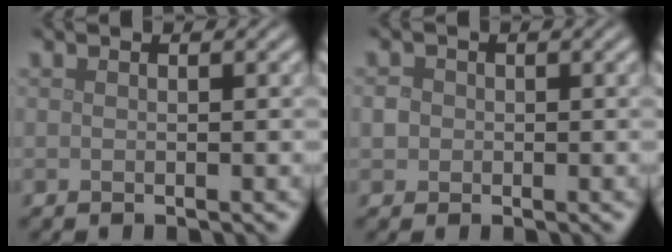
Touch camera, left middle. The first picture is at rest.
{"total": 1.3, "force": [0.0, 1.2, 0.4], "torque": [-0.004, -0.002, 0.001]}